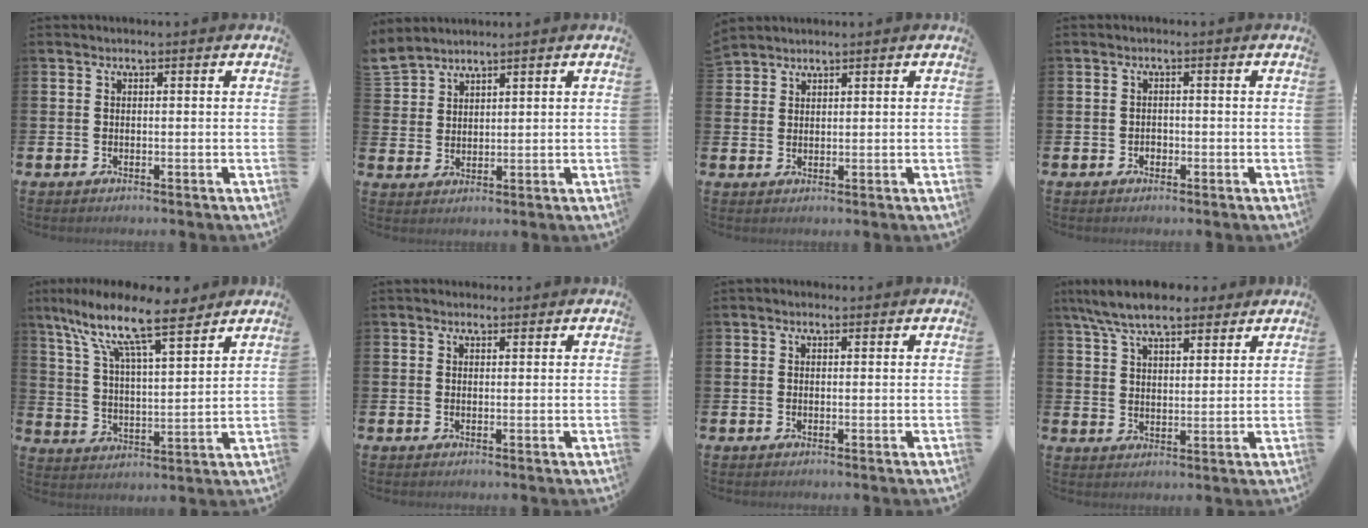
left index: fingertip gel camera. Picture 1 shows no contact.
{"total": 3.5, "force": [3.5, 0.5, -0.3], "torque": [-0.004, -0.019, 0.066]}
{"total": 2.3, "force": [2.3, 0.4, -0.4], "torque": [0.012, -0.012, 0.042]}
{"total": 1.0, "force": [-0.5, 0.8, 0.3], "torque": [-0.006, 0.003, -0.012]}
{"total": 11.8, "force": [9.3, 2.7, 6.7], "torque": [-0.151, -0.051, 0.156]}
{"total": 1.4, "force": [1.2, 0.6, 0.1], "torque": [0.007, 0.001, 0.021]}
{"total": 0.8, "force": [0.7, 0.3, 0.2], "torque": [0.006, -0.001, 0.009]}
{"total": 8.1, "force": [7.2, 2.1, 3.0], "torque": [-0.080, -0.018, 0.133]}